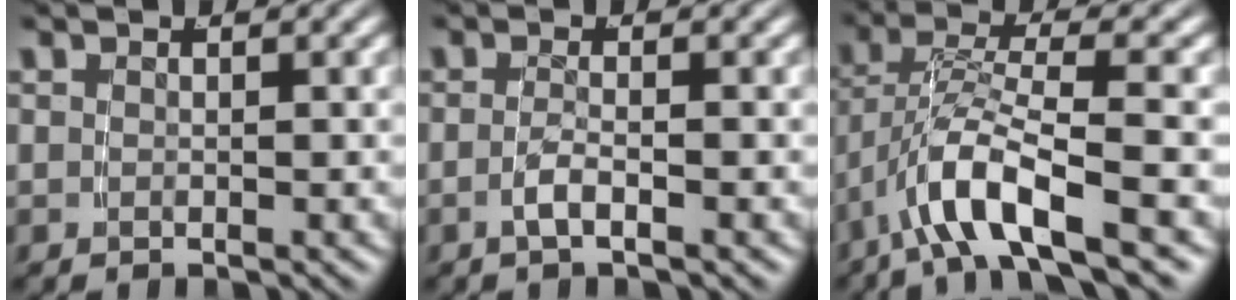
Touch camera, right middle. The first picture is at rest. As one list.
[{"total": 1.7, "force": [-1.2, -0.5, 1.1], "torque": [-0.022, -0.004, -0.020]}, {"total": 5.5, "force": [-1.7, 2.0, 4.9], "torque": [-0.110, -0.017, -0.017]}]